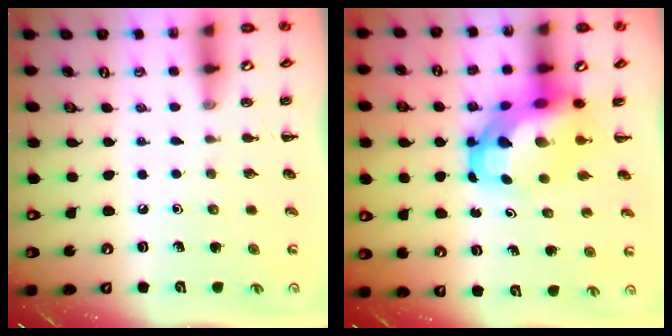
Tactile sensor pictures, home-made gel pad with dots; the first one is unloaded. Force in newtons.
{"total": 7.0, "press": 6.7, "slide": 1.8}